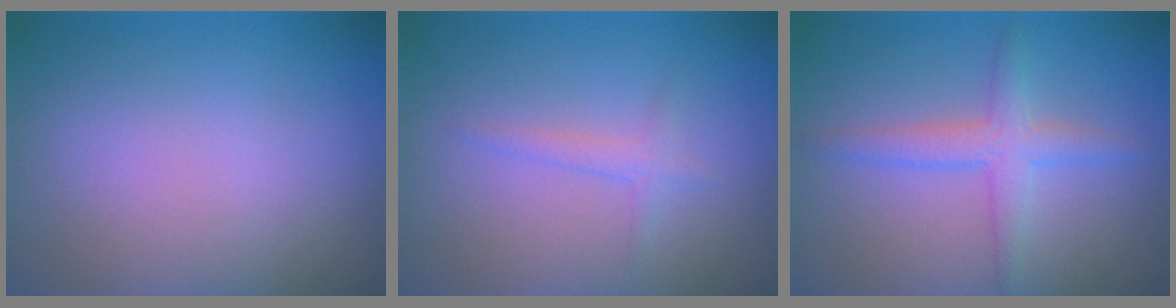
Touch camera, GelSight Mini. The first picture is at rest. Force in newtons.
{"total": 1.2, "press": 1.2, "slide": 0.1}
{"total": 2.7, "press": 2.7, "slide": 0.0}